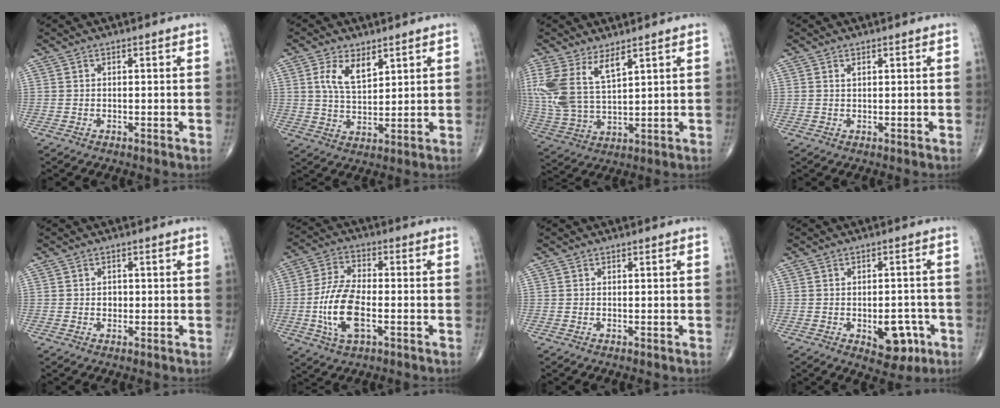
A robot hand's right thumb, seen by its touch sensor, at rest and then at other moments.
{"total": 7.1, "force": [3.4, 3.6, 5.1], "torque": [-0.083, -0.019, 0.069]}
{"total": 12.3, "force": [6.1, 5.2, 9.4], "torque": [-0.212, -0.022, 0.134]}
{"total": 0.8, "force": [0.4, 0.4, 0.5], "torque": [-0.009, 0.002, 0.009]}
{"total": 1.5, "force": [-0.1, 1.2, 0.8], "torque": [-0.006, 0.003, -0.002]}
{"total": 11.9, "force": [-2.8, 5.5, 10.2], "torque": [-0.209, 0.012, -0.054]}
{"total": 0.0}
{"total": 8.0, "force": [-2.9, 4.5, 5.9], "torque": [-0.048, 0.016, -0.027]}